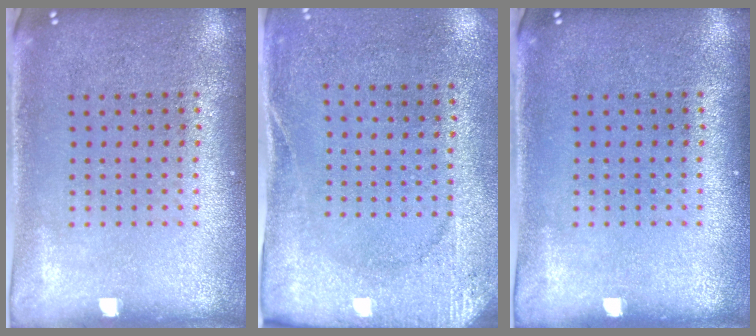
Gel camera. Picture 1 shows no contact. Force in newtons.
{"total": 2.6, "press": 2.2, "slide": 1.4}
{"total": 0.0}